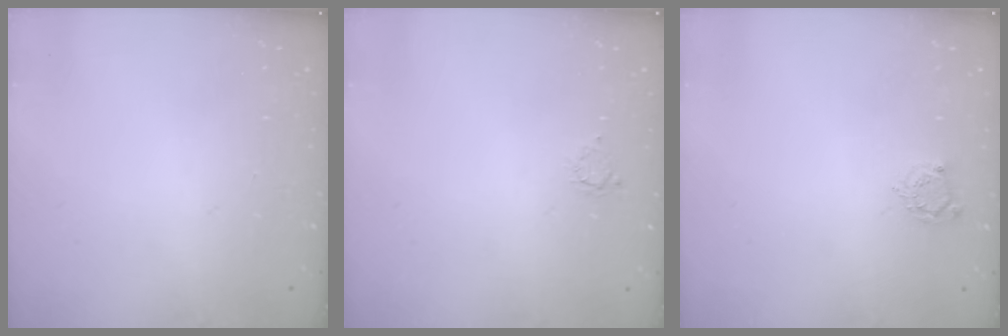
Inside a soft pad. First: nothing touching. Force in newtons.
{"total": 2.8, "press": 2.8, "slide": 0.4}
{"total": 3.8, "press": 3.8, "slide": 0.3}